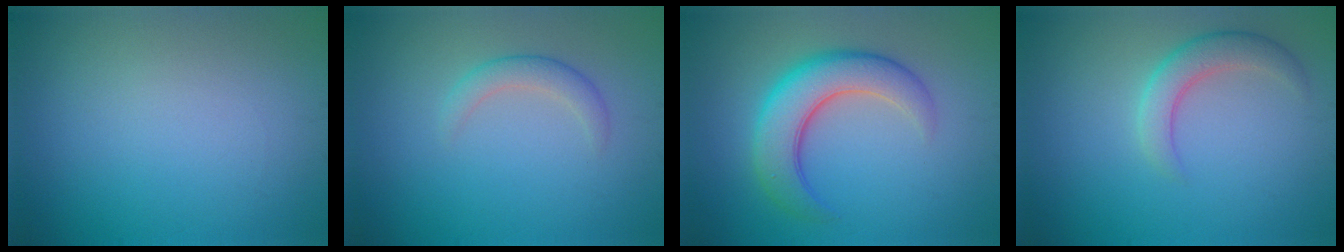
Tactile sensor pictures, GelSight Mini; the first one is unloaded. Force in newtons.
{"total": 2.0, "press": 2.0, "slide": 0.1}
{"total": 6.6, "press": 6.5, "slide": 0.5}
{"total": 3.2, "press": 3.2, "slide": 0.2}